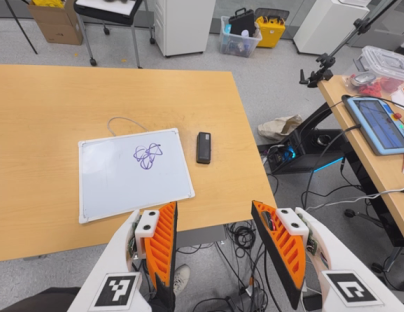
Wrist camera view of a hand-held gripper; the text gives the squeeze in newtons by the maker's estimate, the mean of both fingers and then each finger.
{"total": 0.0}